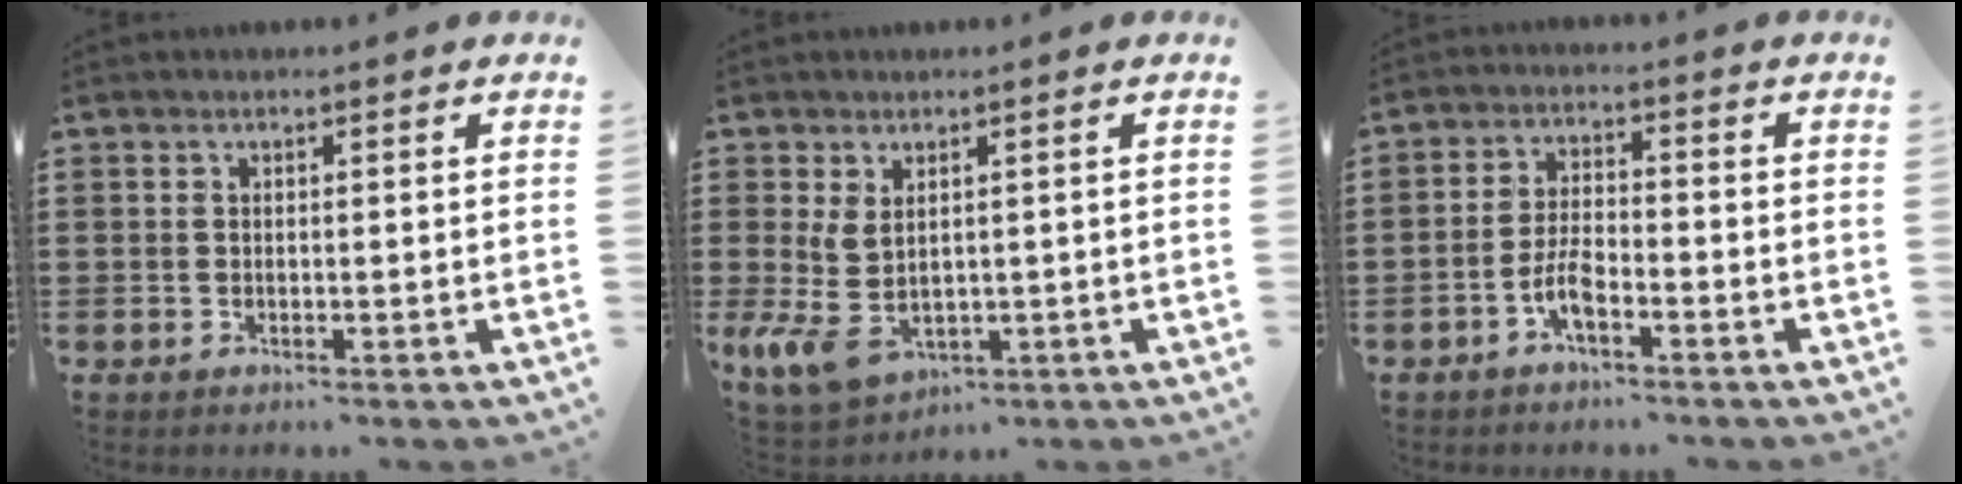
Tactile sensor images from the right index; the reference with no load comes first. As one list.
[{"total": 5.8, "force": [0.5, 3.4, 4.7], "torque": [-0.125, -0.012, 0.008]}, {"total": 4.6, "force": [-2.6, 1.7, 3.4], "torque": [-0.085, 0.001, -0.056]}]